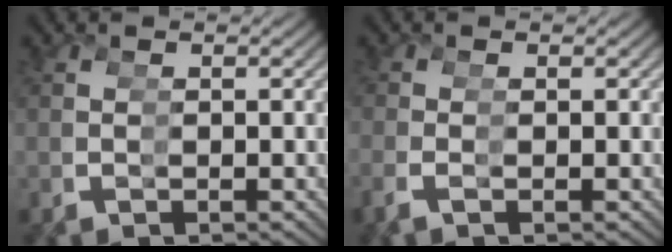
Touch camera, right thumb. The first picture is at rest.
{"total": 1.0, "force": [-0.2, -0.3, 1.0], "torque": [-0.014, 0.008, -0.004]}